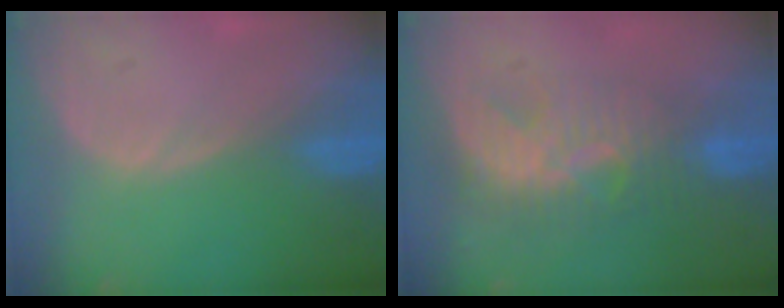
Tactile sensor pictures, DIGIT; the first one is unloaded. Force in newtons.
{"total": 8.6, "press": 7.5, "slide": 4.0}